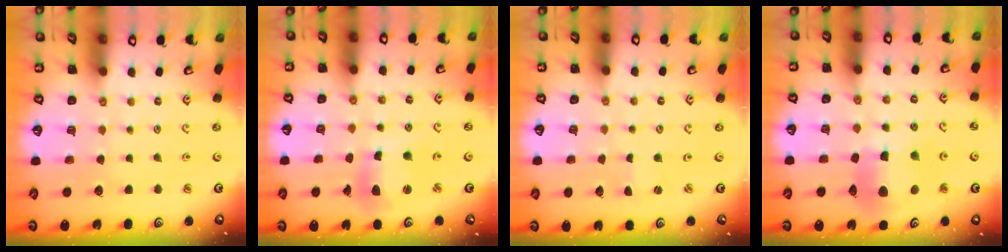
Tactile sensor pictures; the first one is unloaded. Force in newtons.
{"total": 9.2, "press": 9.2, "slide": 0.8}
{"total": 0.0}
{"total": 11.1, "press": 11.0, "slide": 1.4}